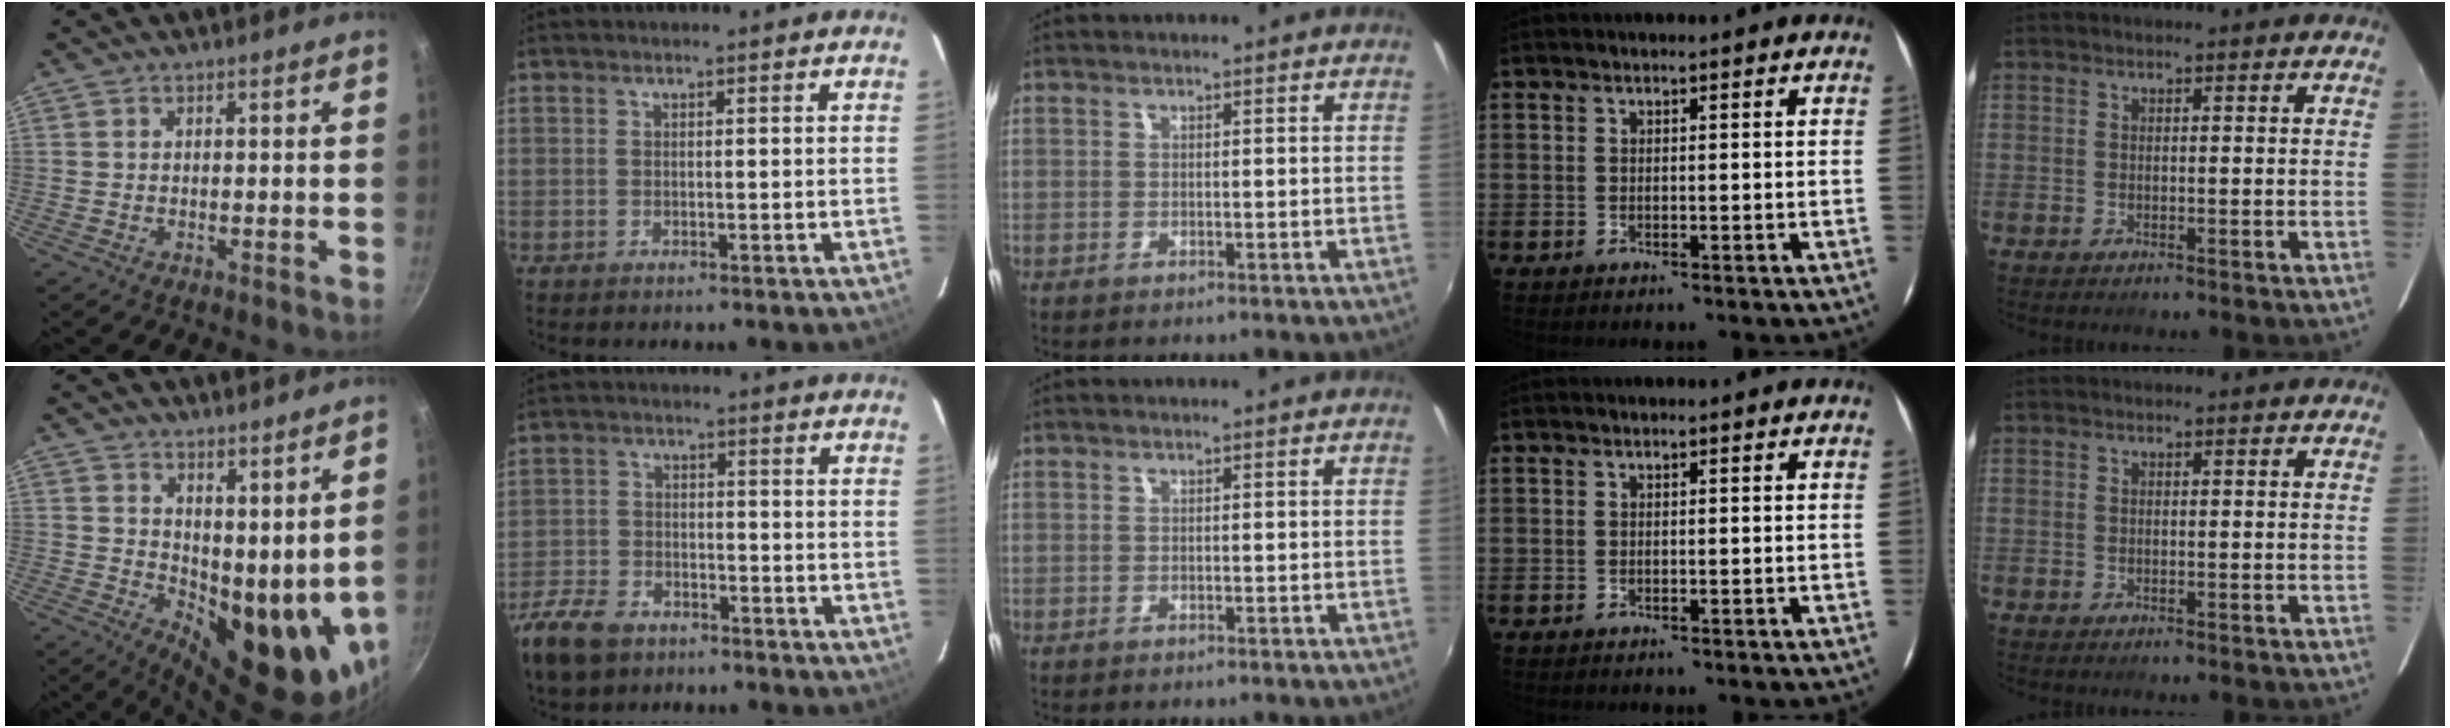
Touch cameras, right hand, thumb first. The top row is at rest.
{"thumb": {"total": 14.6, "force": [6.7, 6.9, 11.0], "torque": [-0.133, -0.050, 0.117]}, "index": {"total": 11.1, "force": [-7.6, 6.4, 5.0], "torque": [-0.143, -0.005, -0.145]}}